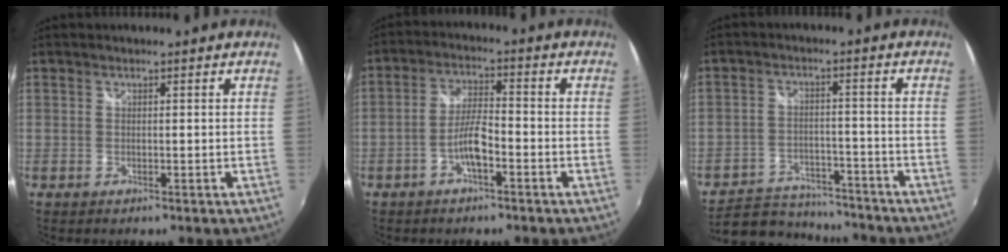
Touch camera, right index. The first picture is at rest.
{"total": 5.3, "force": [-2.7, 1.2, 4.4], "torque": [-0.093, 0.008, -0.050]}
{"total": 15.5, "force": [-13.3, 6.2, 5.0], "torque": [-0.127, 0.007, -0.189]}